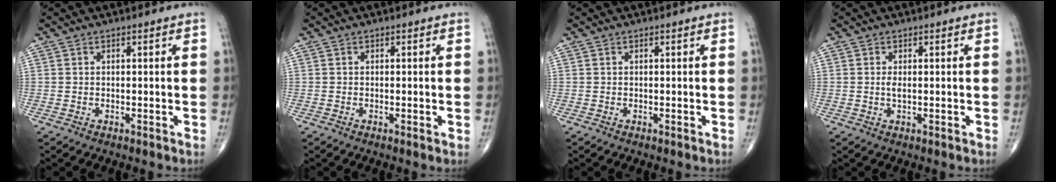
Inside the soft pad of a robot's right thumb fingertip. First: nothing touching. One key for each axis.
{"total": 0.7, "fx": -0.2, "fy": 0.1, "fz": 0.7, "tx": -0.014, "ty": -0.003, "tz": -0.003}
{"total": 0.0}
{"total": 1.4, "fx": 0.1, "fy": 0.4, "fz": 1.3, "tx": -0.029, "ty": -0.003, "tz": 0.001}